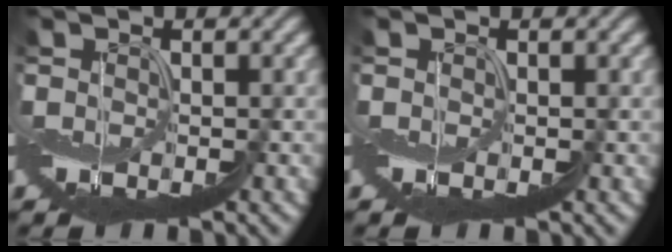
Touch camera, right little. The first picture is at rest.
{"total": 0.0}